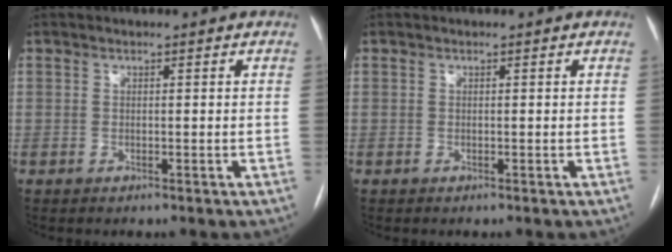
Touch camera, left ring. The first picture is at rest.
{"total": 0.0}